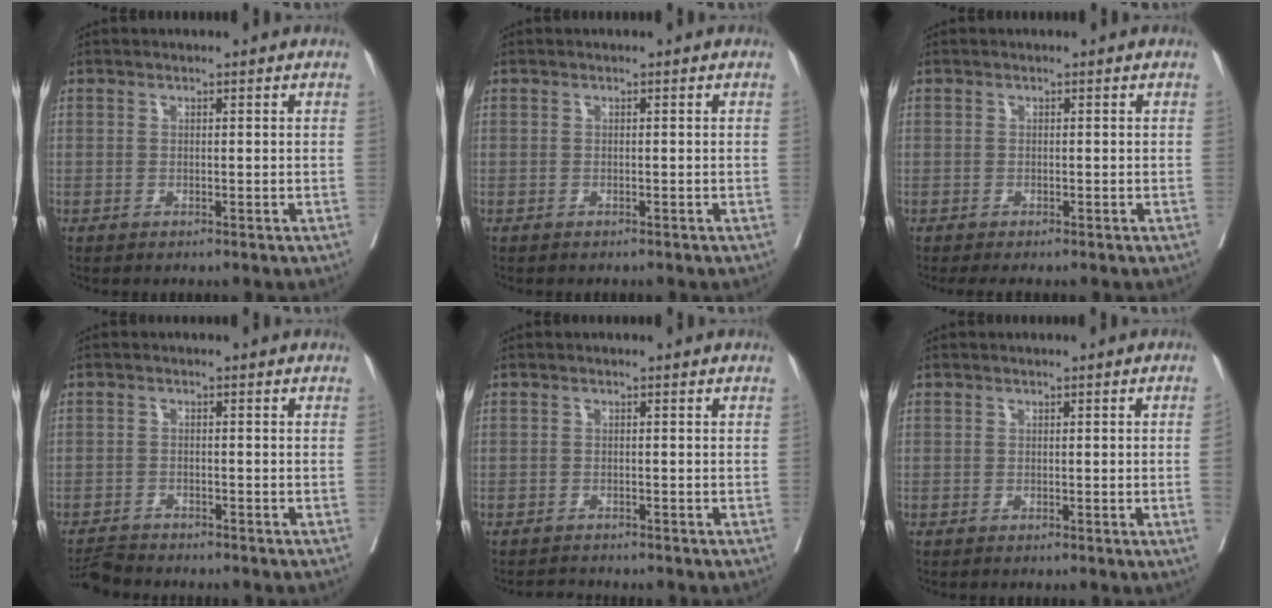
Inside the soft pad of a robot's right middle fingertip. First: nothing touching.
{"total": 0.0}
{"total": 1.4, "force": [-1.1, 0.0, 0.8], "torque": [-0.010, -0.005, -0.023]}
{"total": 3.3, "force": [-3.3, 0.2, 0.1], "torque": [0.001, -0.015, -0.061]}
{"total": 1.5, "force": [-1.5, 0.2, -0.1], "torque": [0.000, -0.008, -0.022]}
{"total": 2.5, "force": [-0.2, -0.4, 2.4], "torque": [-0.043, 0.003, 0.004]}